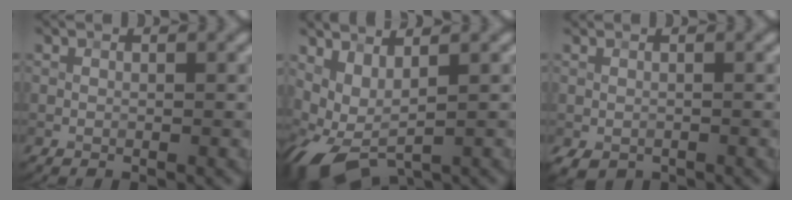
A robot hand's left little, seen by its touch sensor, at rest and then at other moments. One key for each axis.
{"total": 4.5, "fx": 0.1, "fy": 2.1, "fz": 3.9, "tx": -0.098, "ty": -0.004, "tz": 0.007}
{"total": 1.6, "fx": -0.7, "fy": 1.4, "fz": 0.6, "tx": -0.011, "ty": -0.007, "tz": -0.014}